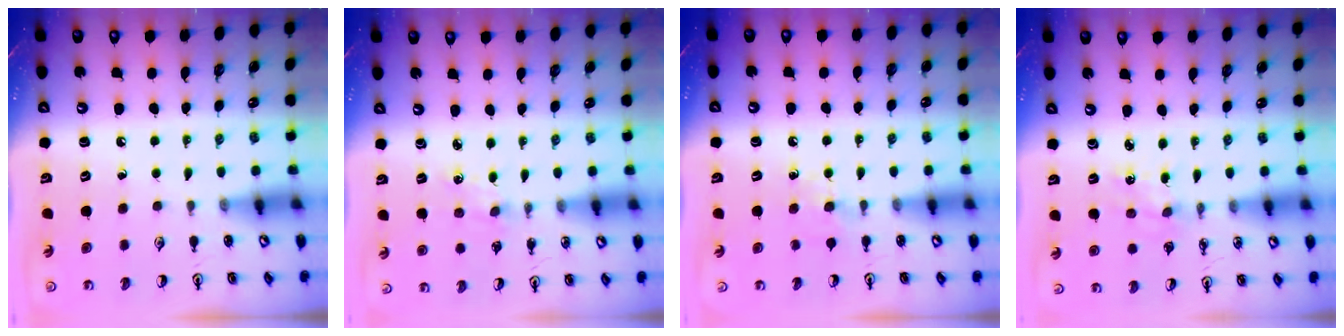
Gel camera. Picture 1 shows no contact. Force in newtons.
{"total": 2.1, "press": 2.1, "slide": 0.3}
{"total": 5.7, "press": 5.7, "slide": 0.8}
{"total": 2.6, "press": 2.6, "slide": 0.3}